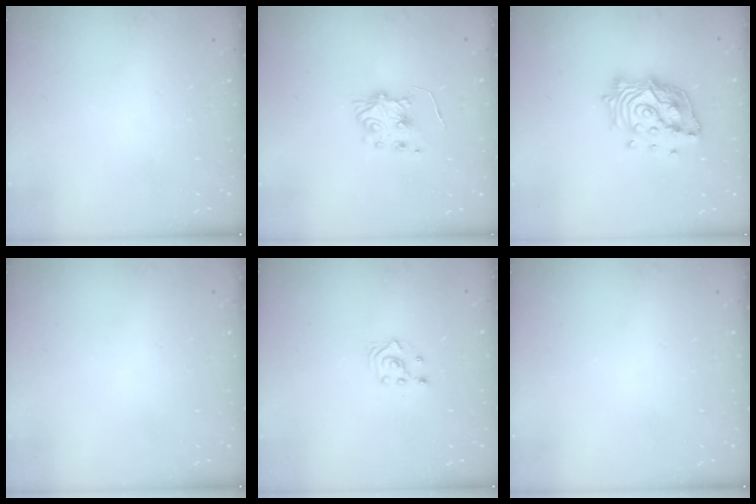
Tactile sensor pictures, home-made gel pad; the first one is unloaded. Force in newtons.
{"total": 6.4, "press": 6.4, "slide": 0.4}
{"total": 15.5, "press": 15.4, "slide": 0.9}
{"total": 0.0}
{"total": 2.3, "press": 2.3, "slide": 0.3}
{"total": 0.0}